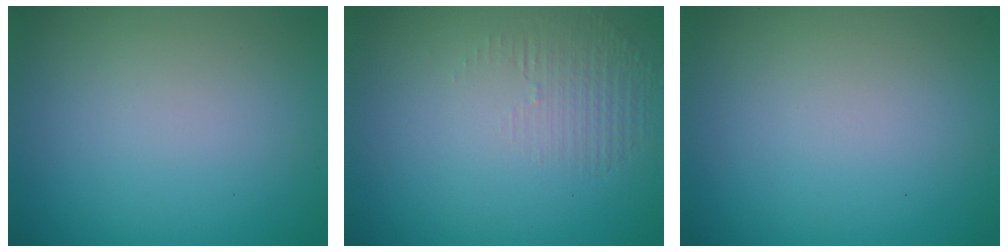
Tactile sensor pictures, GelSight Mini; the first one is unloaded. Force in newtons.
{"total": 1.4, "press": 0.1, "slide": 1.4}
{"total": 0.0}